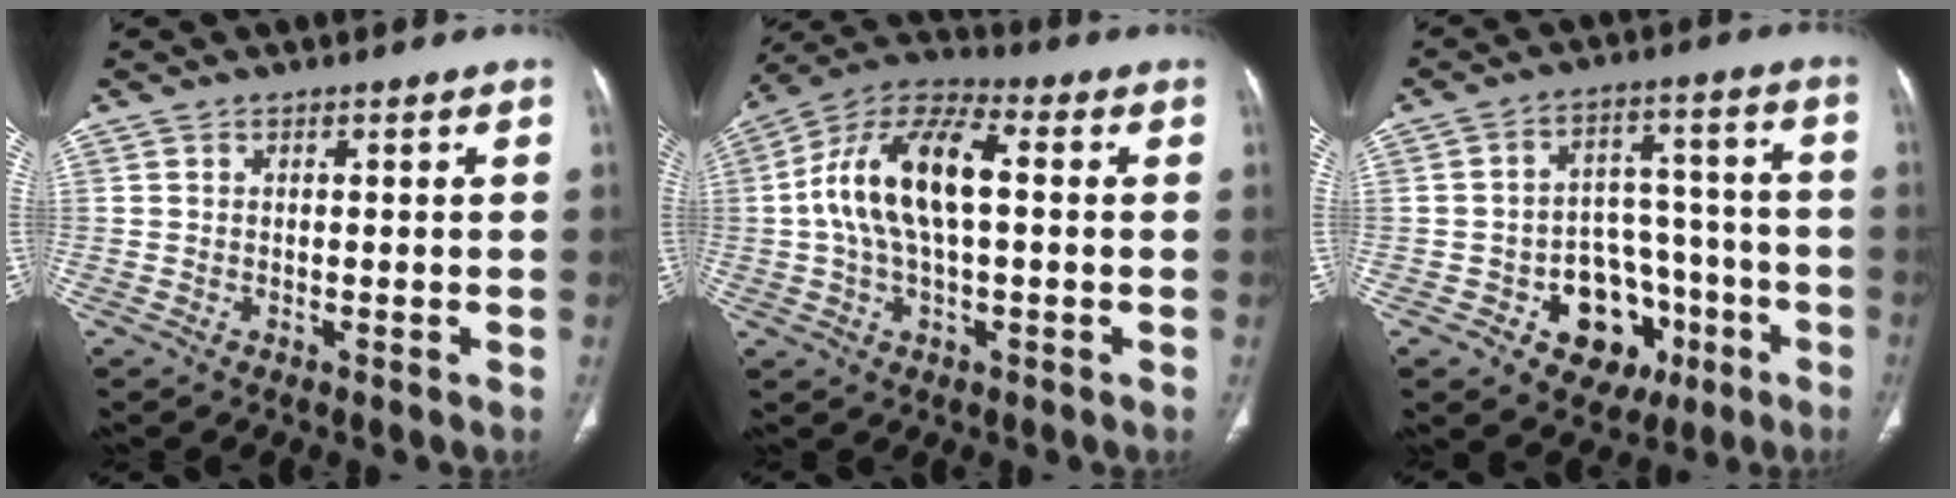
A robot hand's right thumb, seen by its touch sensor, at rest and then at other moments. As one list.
[{"total": 15.1, "force": [1.1, 7.3, 13.2], "torque": [-0.257, 0.036, 0.014]}, {"total": 14.1, "force": [-6.0, 10.4, 7.3], "torque": [-0.054, 0.059, -0.075]}]